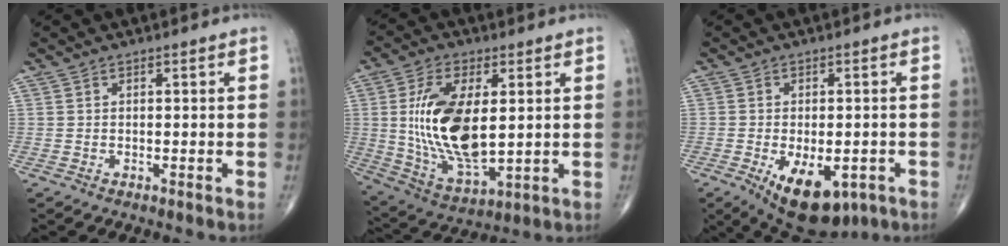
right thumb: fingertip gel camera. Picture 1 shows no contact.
{"total": 18.1, "force": [2.1, 8.7, 15.7], "torque": [-0.297, -0.020, 0.051]}
{"total": 12.6, "force": [-5.3, 6.6, 9.4], "torque": [-0.134, -0.002, -0.064]}